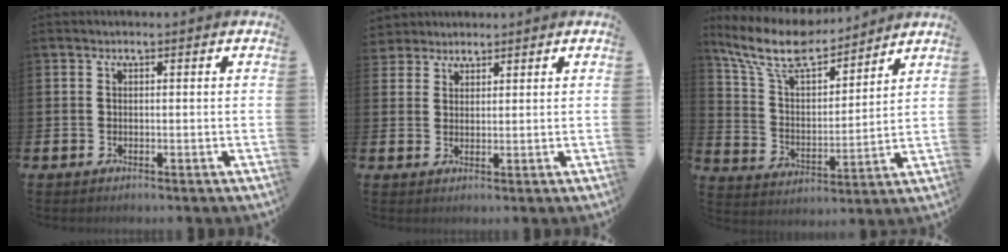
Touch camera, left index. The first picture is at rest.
{"total": 3.3, "force": [3.0, 1.1, -0.4], "torque": [0.006, -0.012, 0.057]}
{"total": 10.8, "force": [9.4, 2.9, 4.5], "torque": [-0.133, -0.047, 0.169]}